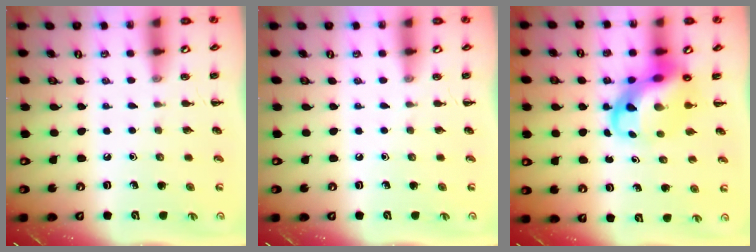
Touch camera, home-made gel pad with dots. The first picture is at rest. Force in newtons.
{"total": 0.0}
{"total": 7.6, "press": 7.3, "slide": 2.1}